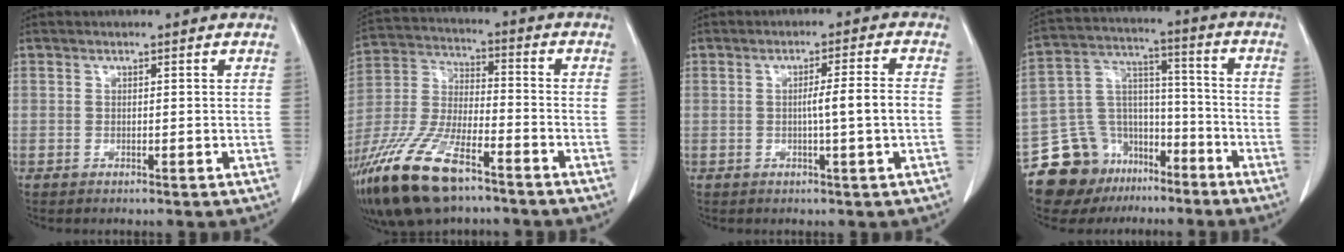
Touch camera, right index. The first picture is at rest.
{"total": 17.5, "force": [-11.6, 5.5, 12.0], "torque": [-0.274, -0.024, -0.219]}
{"total": 4.9, "force": [-0.7, -0.7, 4.8], "torque": [-0.074, 0.003, -0.012]}
{"total": 14.9, "force": [-10.6, 9.8, 3.8], "torque": [-0.067, 0.076, -0.176]}